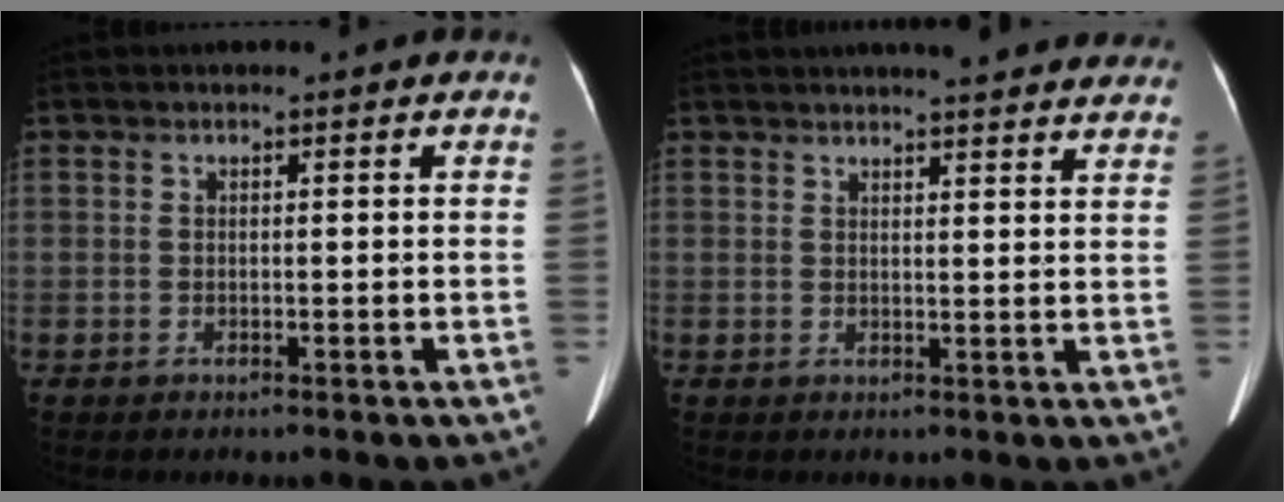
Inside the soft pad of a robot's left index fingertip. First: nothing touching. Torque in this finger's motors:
{"motor_torque": [0.58, -0.95, 0.02, 0.10]}